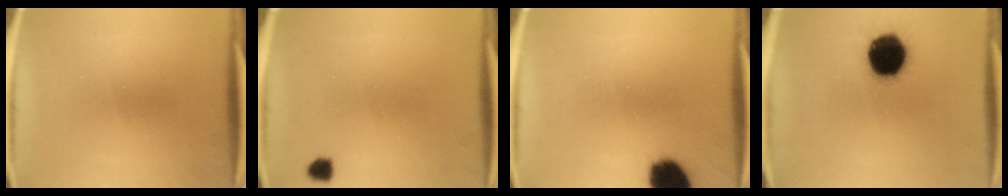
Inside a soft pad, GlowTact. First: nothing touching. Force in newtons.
{"total": 2.0}
{"total": 10.6}
{"total": 17.2}